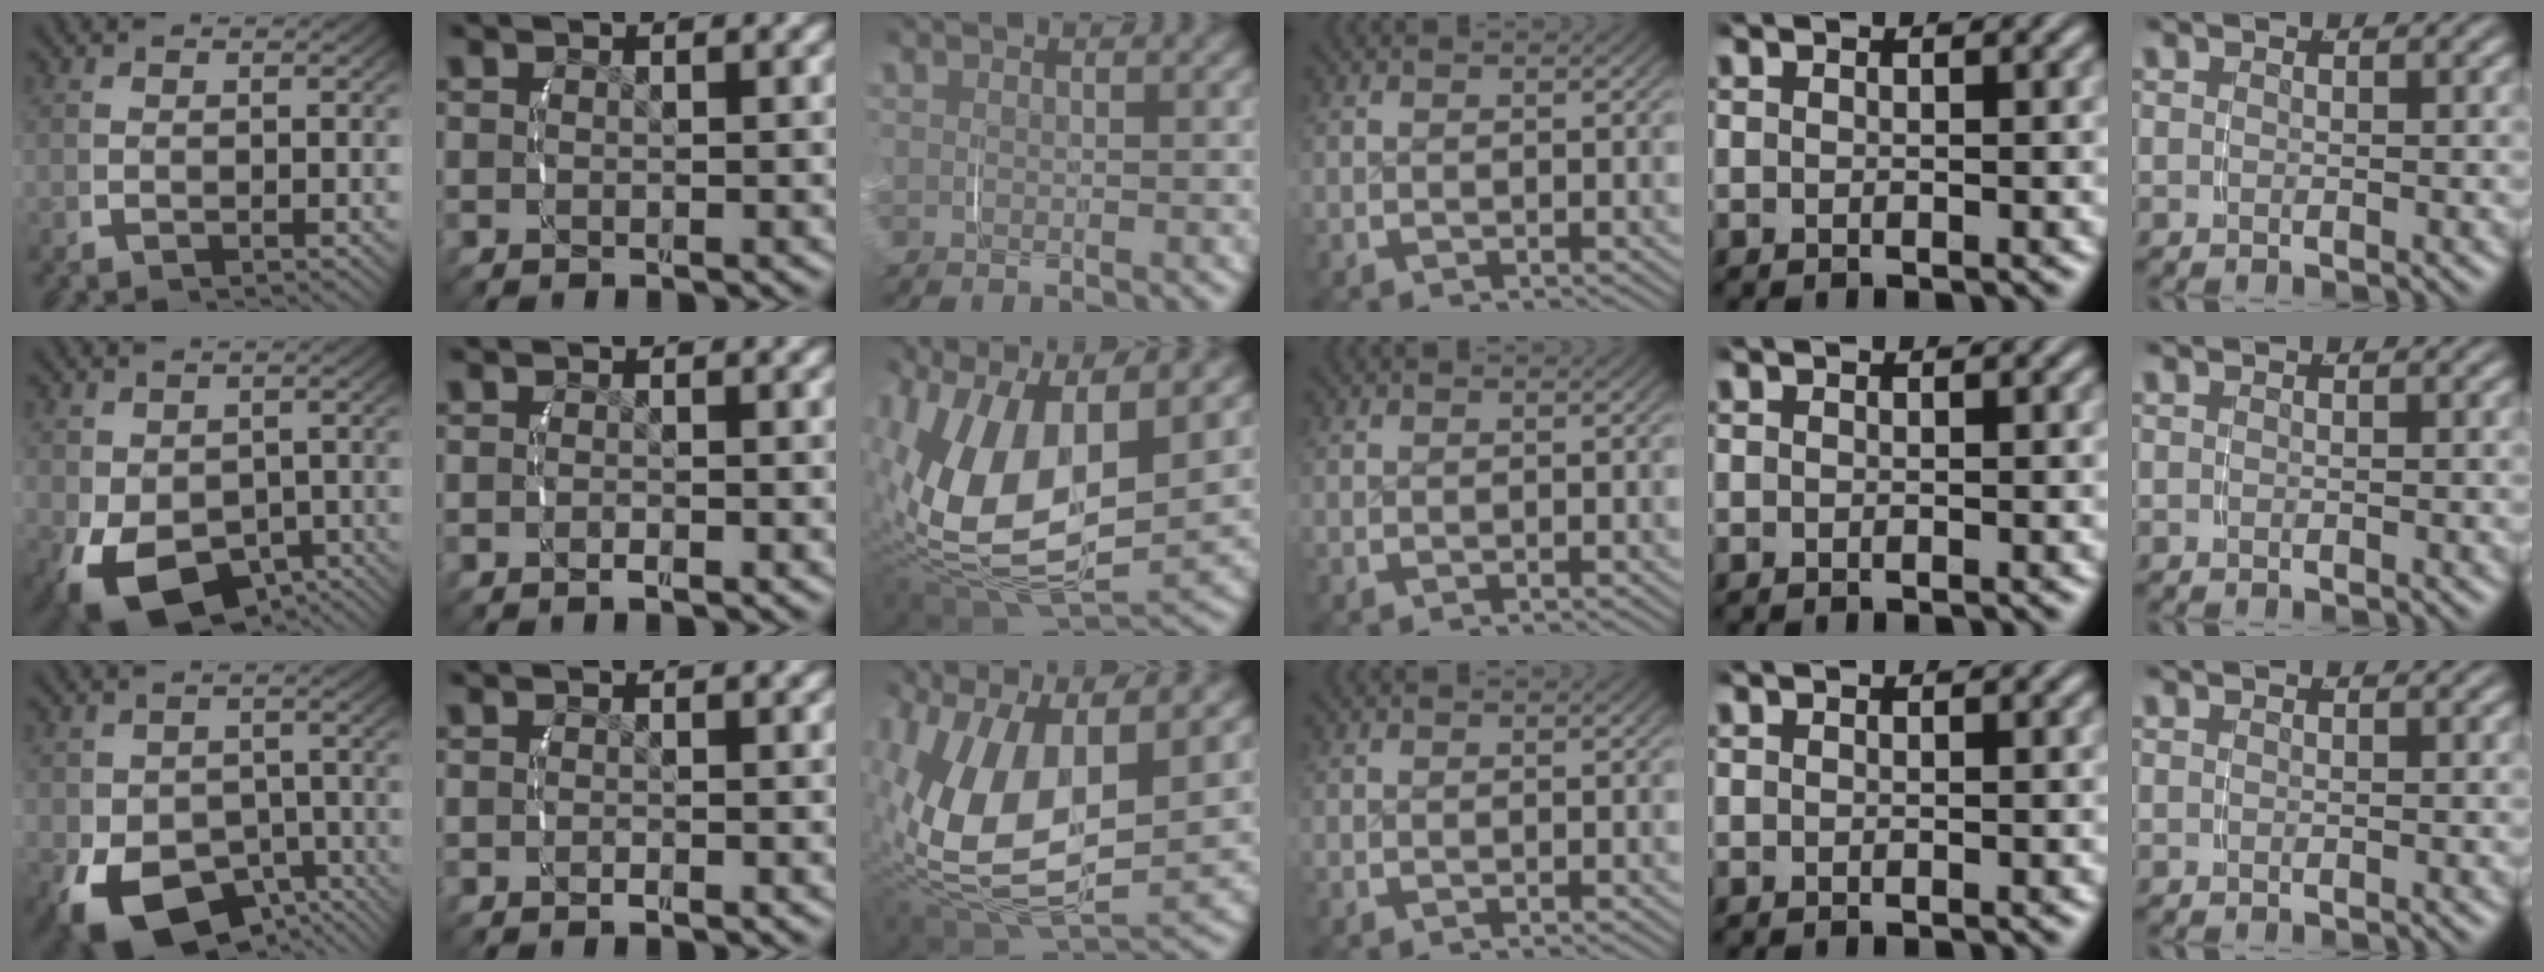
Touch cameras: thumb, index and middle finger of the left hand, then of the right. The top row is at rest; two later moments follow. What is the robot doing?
{"motion": "grasp_and_lifting", "object": "velcro strap"}